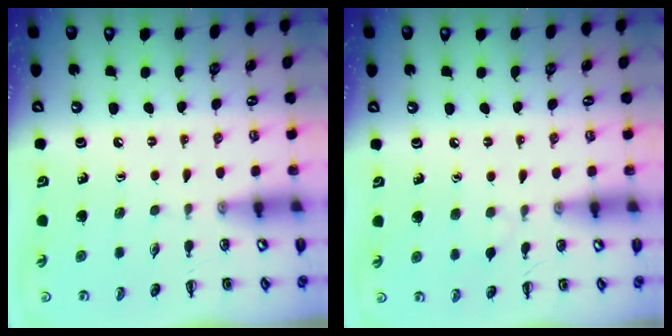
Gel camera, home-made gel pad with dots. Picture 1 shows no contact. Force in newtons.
{"total": 4.3, "press": 4.1, "slide": 1.4}